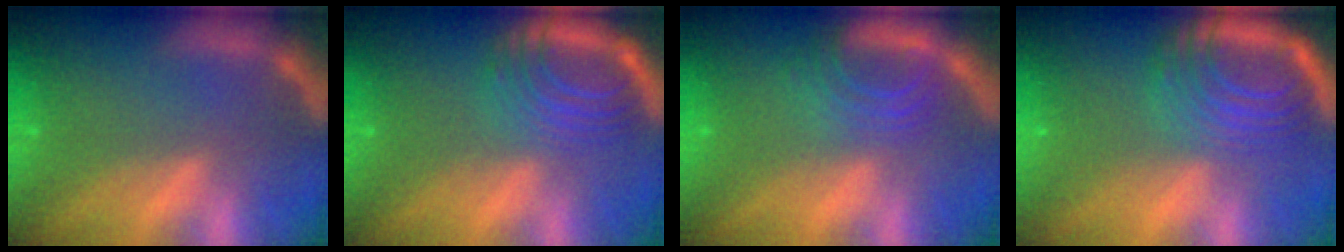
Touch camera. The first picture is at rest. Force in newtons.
{"total": 7.5}
{"total": 5.0}
{"total": 10.1}